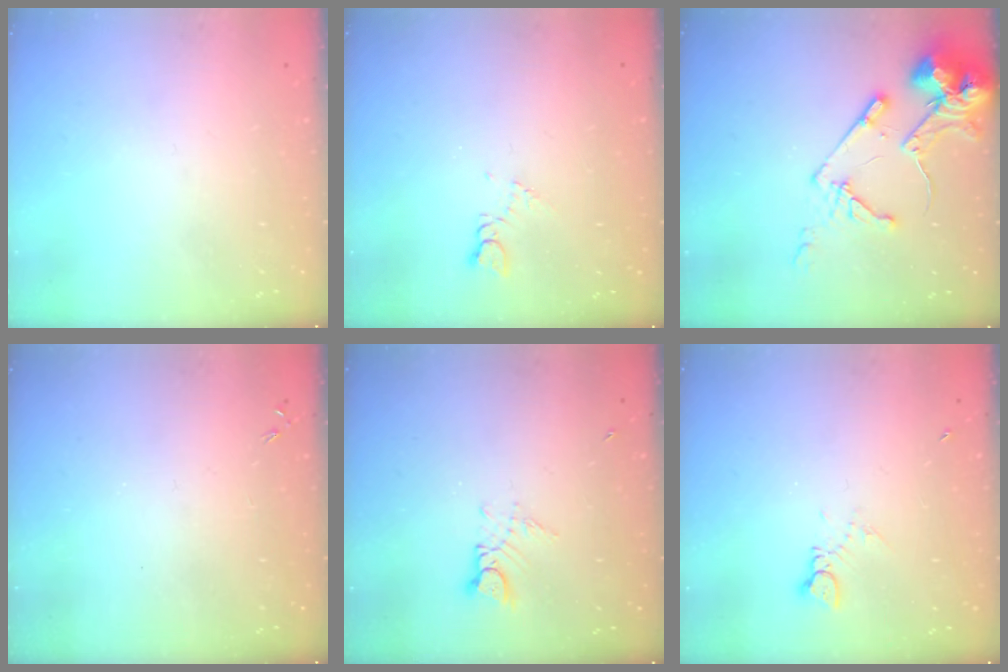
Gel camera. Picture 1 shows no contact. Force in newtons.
{"total": 2.6, "press": 2.6, "slide": 0.4}
{"total": 15.4, "press": 15.3, "slide": 1.9}
{"total": 0.0}
{"total": 4.1, "press": 4.1, "slide": 0.5}
{"total": 2.4, "press": 2.3, "slide": 0.3}